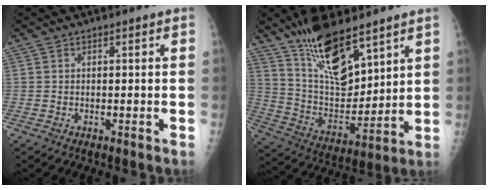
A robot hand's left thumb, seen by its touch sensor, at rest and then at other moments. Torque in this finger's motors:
{"motor_torque": [0.42, 0.52, 1.35, -1.41, 0.34]}